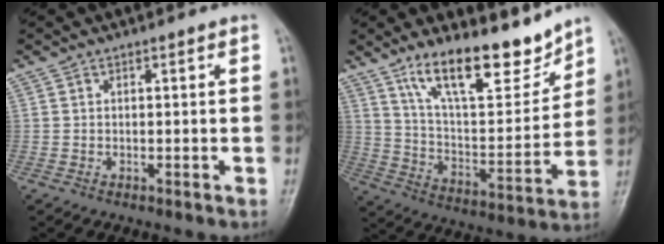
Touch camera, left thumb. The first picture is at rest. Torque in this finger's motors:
{"motor_torque": [2.31, 0.62, 1.19, -1.58, 0.34]}